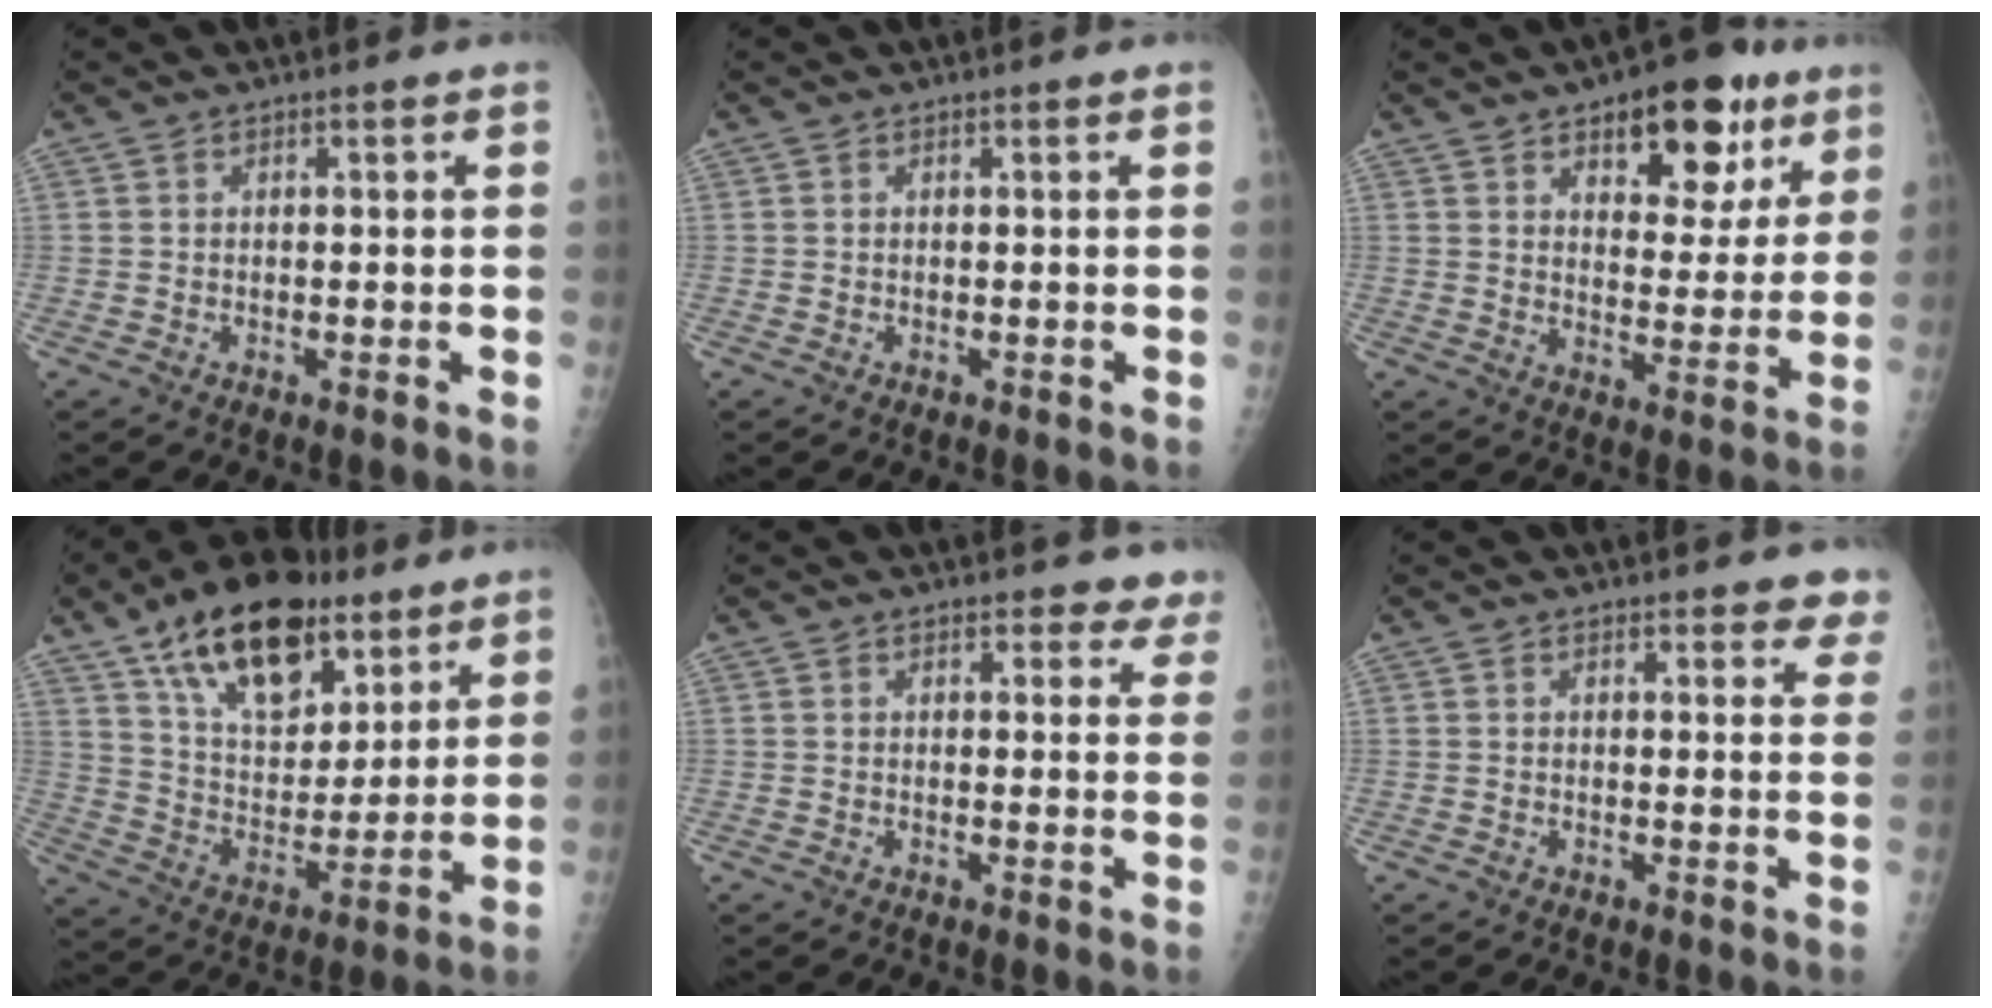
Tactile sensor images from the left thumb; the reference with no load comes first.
{"total": 0.0}
{"total": 15.0, "force": [8.4, 7.4, 10.0], "torque": [-0.081, -0.034, 0.119]}
{"total": 22.4, "force": [13.9, 11.7, 13.2], "torque": [-0.184, -0.045, 0.241]}
{"total": 5.1, "force": [4.5, 2.2, 1.0], "torque": [0.031, -0.021, 0.037]}
{"total": 5.2, "force": [4.5, 1.9, 1.7], "torque": [0.020, -0.019, 0.038]}